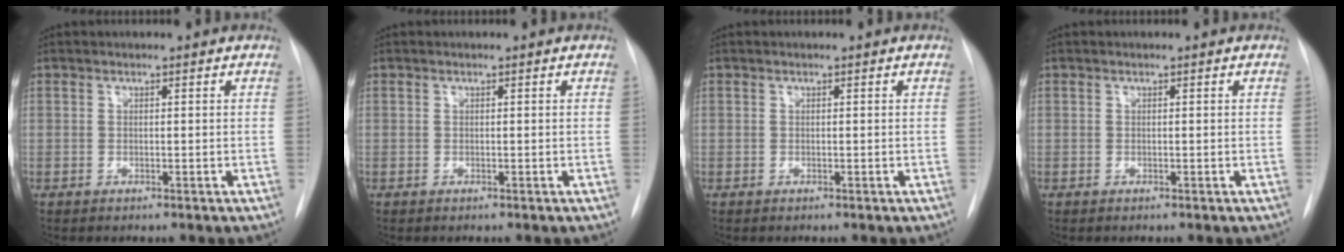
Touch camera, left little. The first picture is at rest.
{"total": 0.0}
{"total": 0.0}
{"total": 0.0}